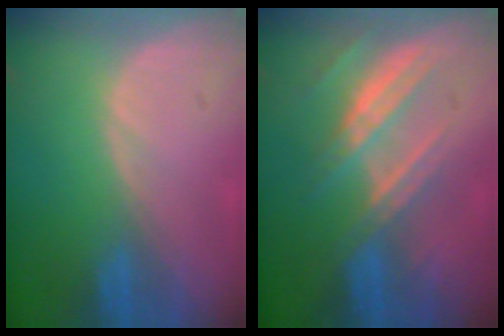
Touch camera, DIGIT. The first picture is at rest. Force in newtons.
{"total": 7.4, "press": 6.7, "slide": 3.1}